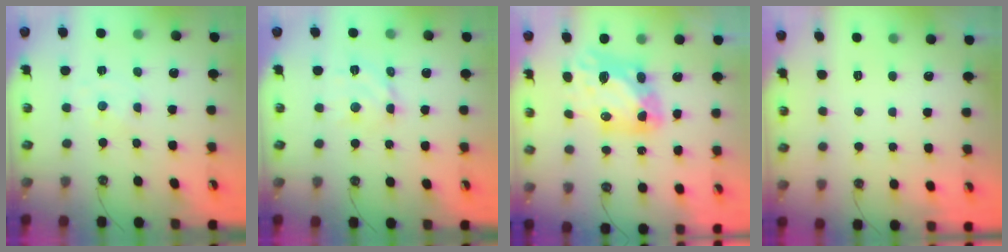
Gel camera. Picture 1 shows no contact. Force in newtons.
{"total": 8.7, "press": 8.7, "slide": 0.6}
{"total": 11.5, "press": 11.5, "slide": 0.9}
{"total": 0.0}